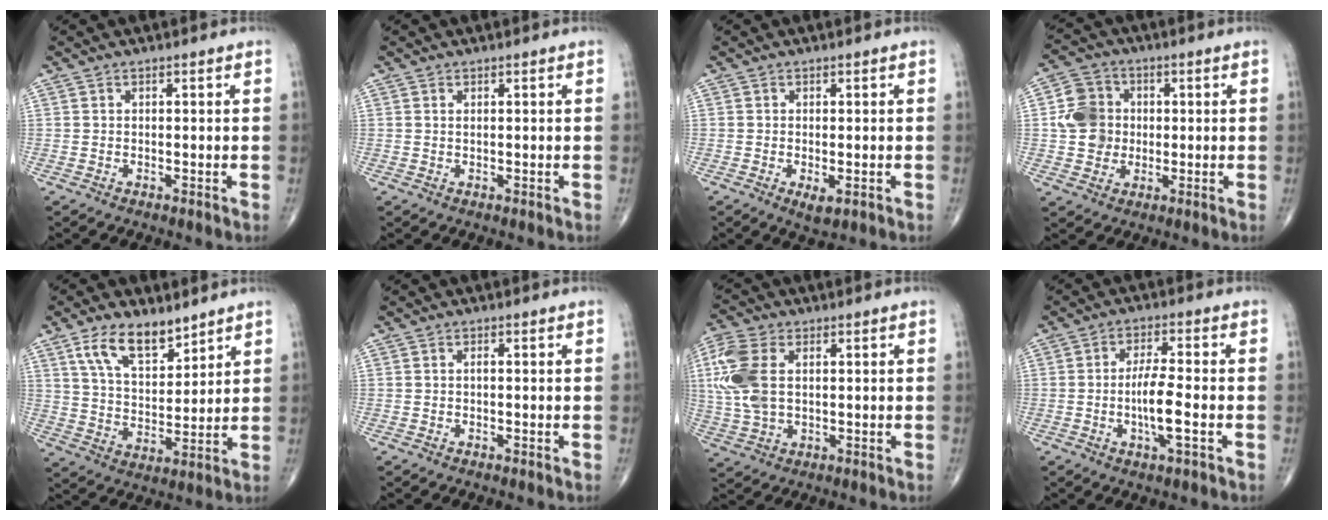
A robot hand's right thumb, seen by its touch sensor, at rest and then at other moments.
{"total": 0.5, "force": [0.3, 0.2, 0.4], "torque": [-0.011, 0.001, 0.006]}
{"total": 2.6, "force": [-0.8, 1.1, 2.3], "torque": [-0.036, -0.007, -0.008]}
{"total": 8.5, "force": [0.3, 7.7, 3.6], "torque": [-0.044, 0.010, -0.002]}
{"total": 11.2, "force": [7.3, 5.4, 6.6], "torque": [-0.099, -0.043, 0.142]}
{"total": 0.0}
{"total": 11.6, "force": [2.1, 6.9, 9.1], "torque": [-0.227, 0.007, 0.043]}
{"total": 7.1, "force": [-1.5, 1.4, 6.8], "torque": [-0.130, 0.007, -0.030]}